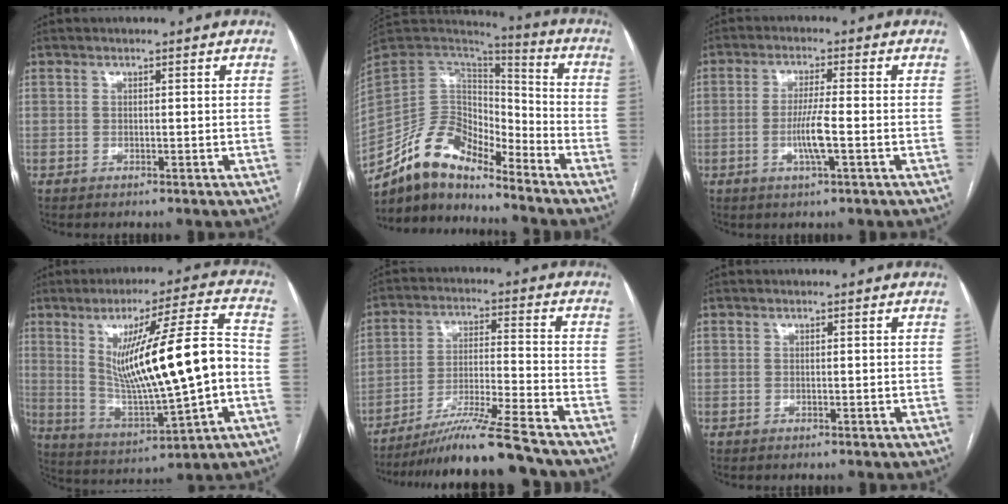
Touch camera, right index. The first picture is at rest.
{"total": 12.2, "force": [-10.5, 4.5, 4.2], "torque": [-0.074, 0.045, -0.197]}
{"total": 5.2, "force": [-1.4, 0.0, 5.0], "torque": [-0.098, -0.008, -0.026]}
{"total": 18.8, "force": [0.3, 1.7, 18.7], "torque": [-0.314, 0.005, 0.014]}
{"total": 14.5, "force": [-12.4, -1.2, 7.5], "torque": [-0.121, -0.017, -0.207]}
{"total": 0.0}